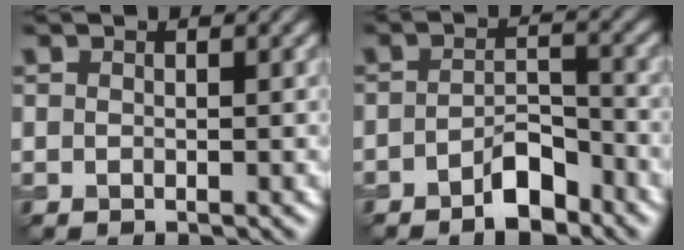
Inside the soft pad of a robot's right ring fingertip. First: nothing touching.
{"total": 3.6, "force": [-2.5, 1.3, 2.3], "torque": [-0.034, 0.010, -0.046]}